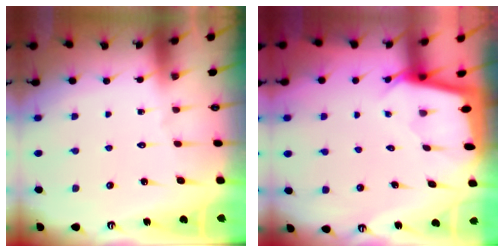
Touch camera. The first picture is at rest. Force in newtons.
{"total": 2.3, "press": 2.3, "slide": 0.2}